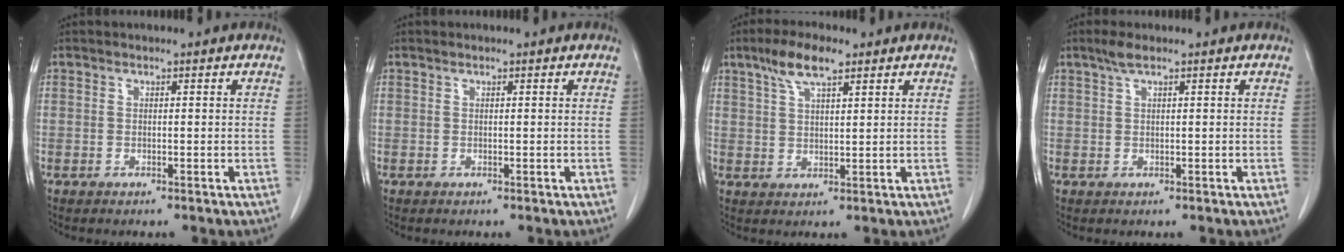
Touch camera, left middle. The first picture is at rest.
{"total": 0.0}
{"total": 6.3, "force": [4.1, 1.4, 4.5], "torque": [-0.097, 0.012, 0.078]}
{"total": 1.8, "force": [1.2, 0.1, 1.4], "torque": [-0.035, 0.008, 0.027]}